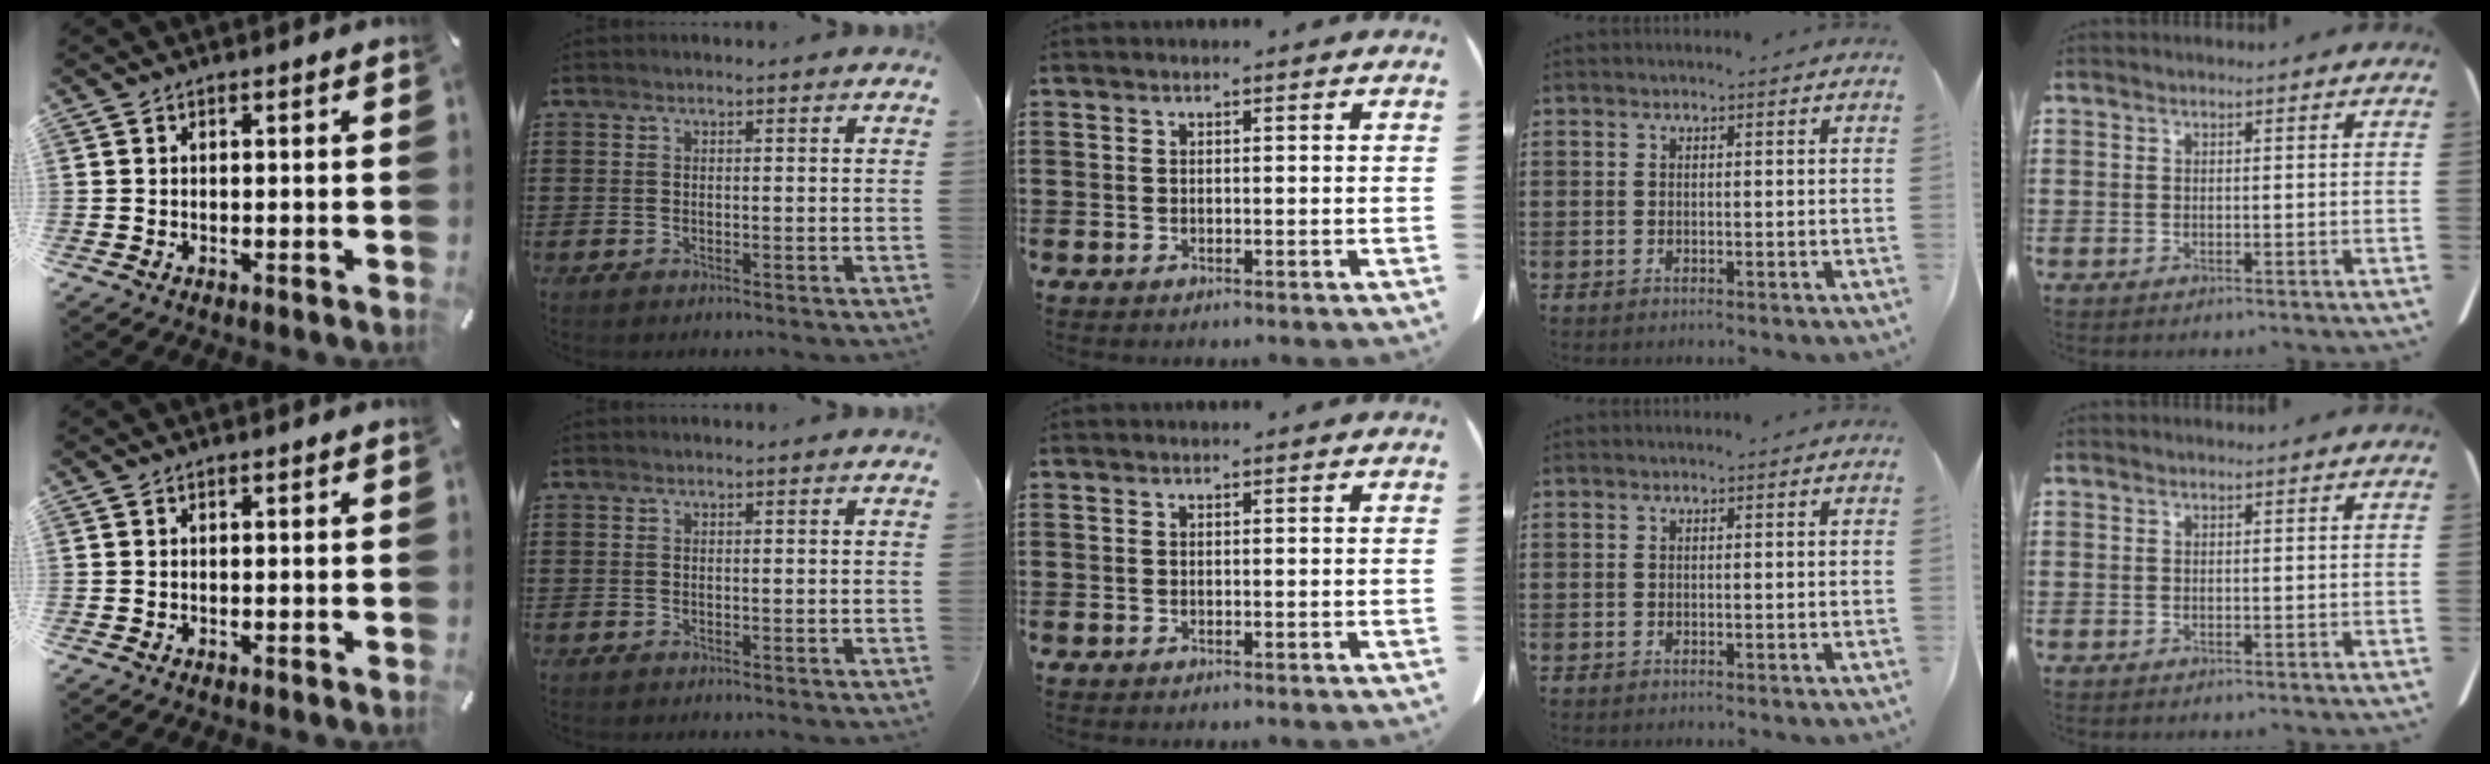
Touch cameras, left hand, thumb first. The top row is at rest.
{}